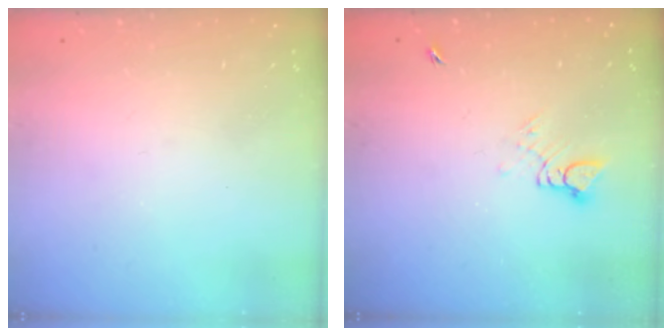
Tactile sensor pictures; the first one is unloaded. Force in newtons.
{"total": 3.4, "press": 3.4, "slide": 0.3}